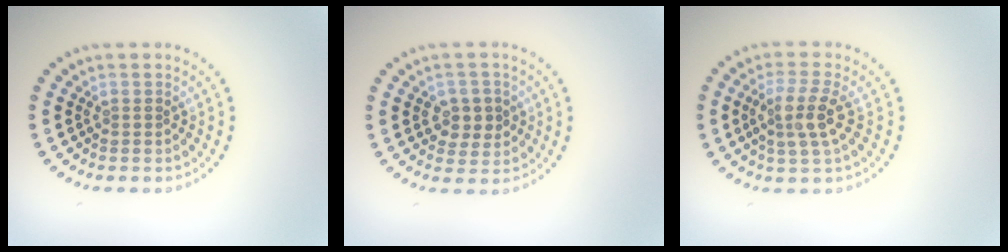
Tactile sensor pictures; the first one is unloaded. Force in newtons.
{"total": 2.8, "press": 2.8, "slide": 0.5}
{"total": 3.3, "press": 2.9, "slide": 1.7}